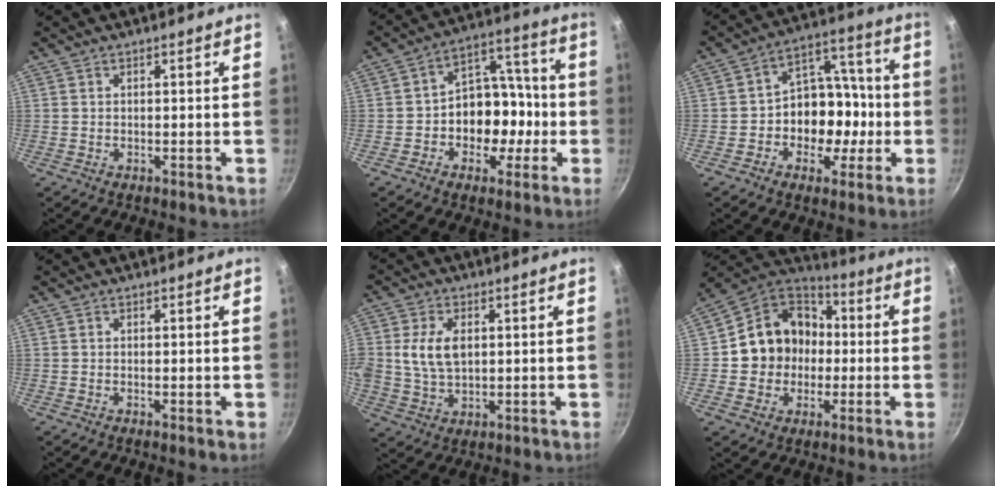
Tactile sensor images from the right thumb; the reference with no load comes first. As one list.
[{"total": 13.1, "force": [-3.3, 9.9, 7.9], "torque": [-0.060, 0.053, -0.053]}, {"total": 13.3, "force": [-3.1, 10.3, 7.9], "torque": [-0.065, 0.050, -0.051]}, {"total": 0.6, "force": [-0.1, 0.0, 0.6], "torque": [-0.010, -0.002, -0.003]}, {"total": 8.3, "force": [1.4, 5.5, 6.1], "torque": [-0.109, -0.003, 0.025]}, {"total": 14.9, "force": [-0.4, 13.4, 6.5], "torque": [-0.074, 0.034, -0.018]}]